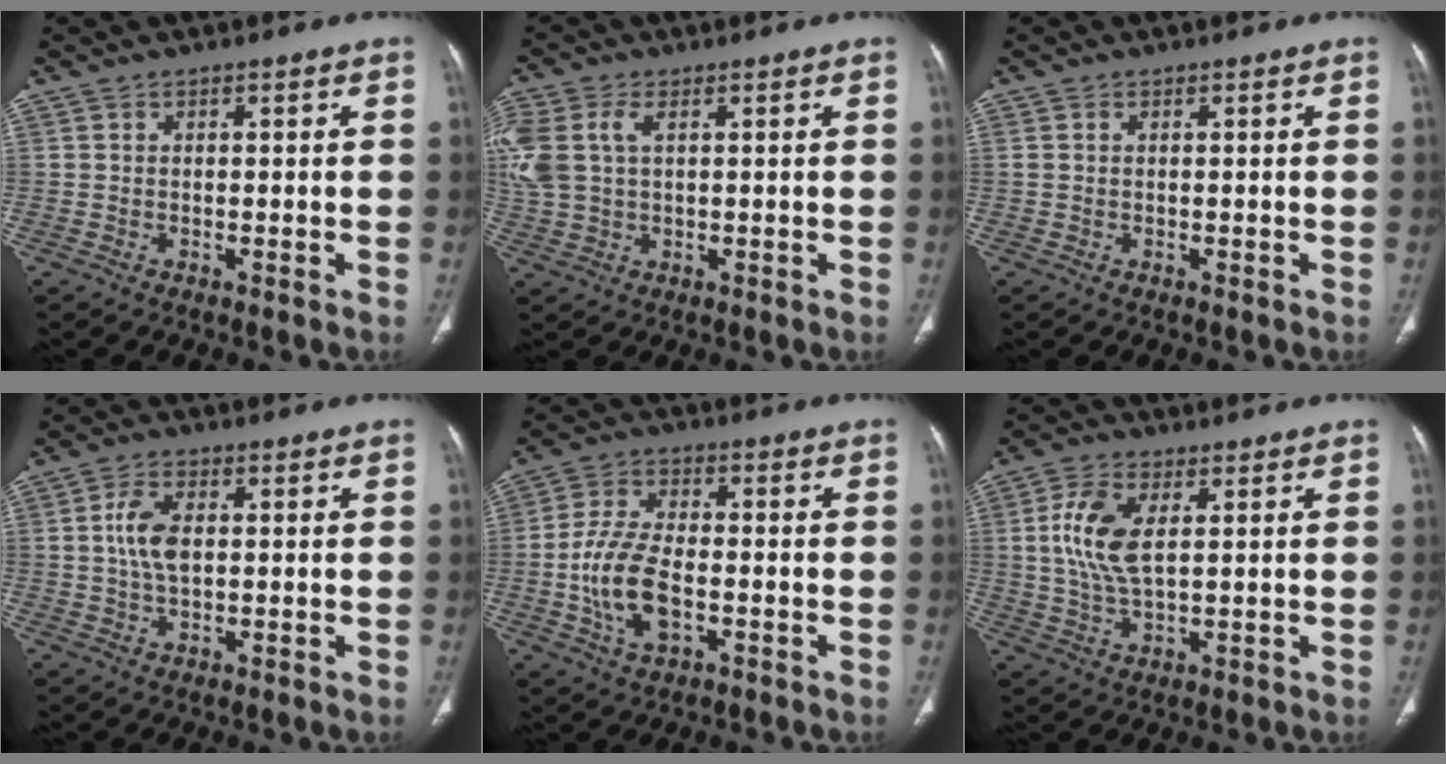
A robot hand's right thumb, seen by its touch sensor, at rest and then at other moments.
{"total": 10.9, "force": [2.7, 6.9, 8.0], "torque": [-0.227, 0.017, 0.058]}
{"total": 0.6, "force": [0.1, 0.4, 0.4], "torque": [-0.013, 0.006, 0.005]}
{"total": 5.9, "force": [0.6, 3.3, 4.8], "torque": [-0.097, 0.003, 0.008]}
{"total": 11.0, "force": [-2.5, 5.8, 9.0], "torque": [-0.179, 0.011, -0.047]}
{"total": 8.9, "force": [1.9, 4.3, 7.5], "torque": [-0.163, -0.003, 0.037]}